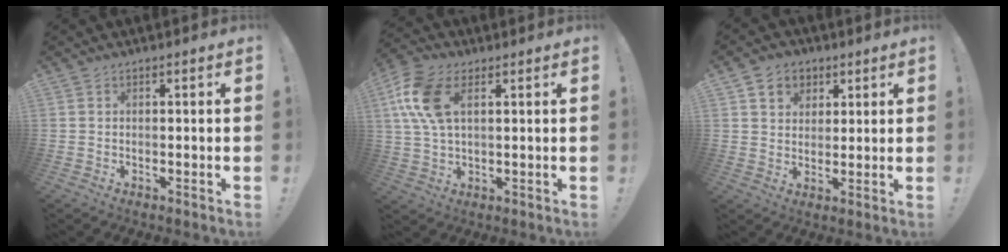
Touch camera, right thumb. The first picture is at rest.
{"total": 12.3, "force": [4.2, 7.0, 9.2], "torque": [-0.196, 0.002, 0.082]}
{"total": 7.0, "force": [3.2, 5.9, 1.7], "torque": [-0.017, -0.018, 0.062]}